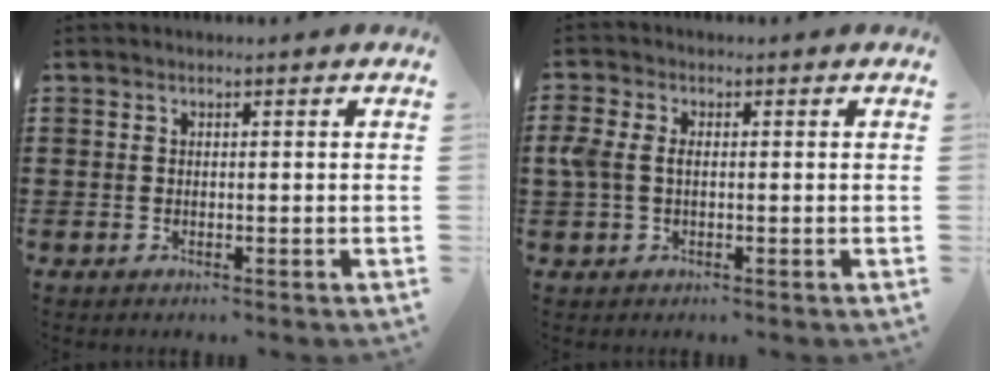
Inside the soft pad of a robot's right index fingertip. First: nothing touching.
{"total": 3.2, "force": [0.1, 2.1, 2.4], "torque": [-0.073, -0.001, -0.007]}